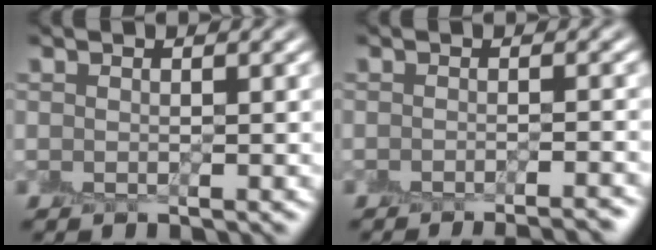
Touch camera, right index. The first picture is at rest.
{"total": 3.5, "force": [-3.1, 0.5, 1.6], "torque": [-0.011, -0.006, -0.034]}